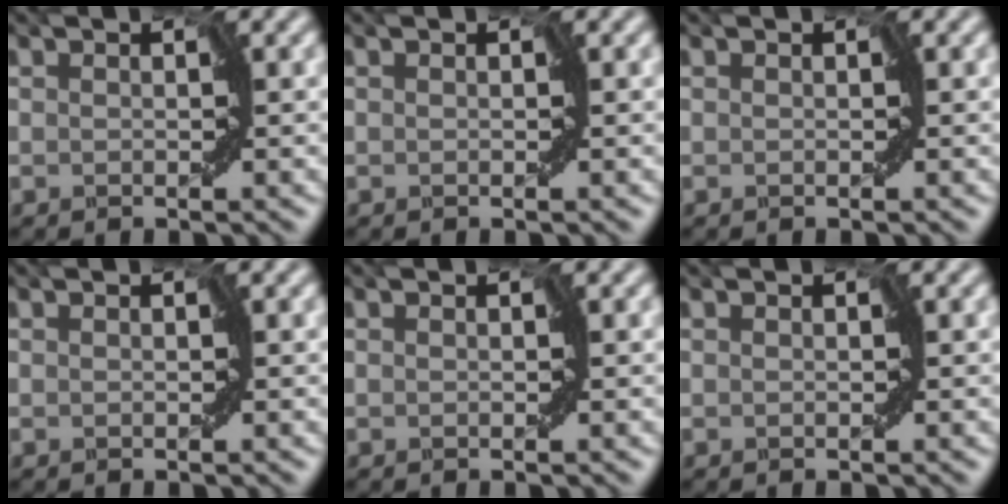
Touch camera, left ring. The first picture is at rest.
{"total": 0.0}
{"total": 0.0}
{"total": 0.0}
{"total": 0.0}
{"total": 0.0}